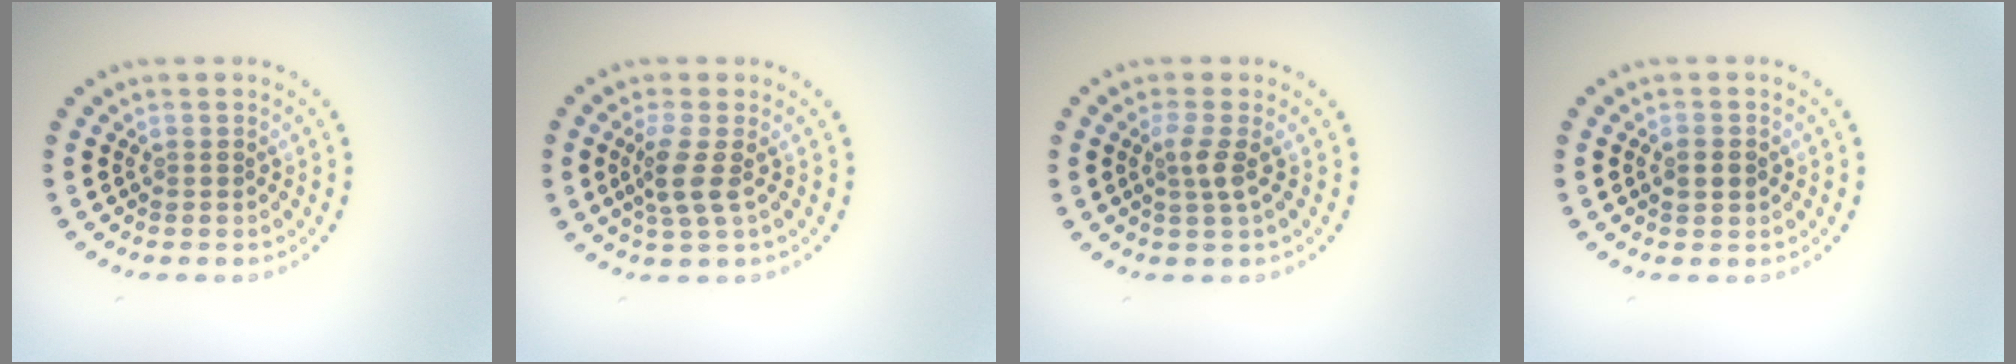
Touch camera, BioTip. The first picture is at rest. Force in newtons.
{"total": 2.5, "press": 1.9, "slide": 1.6}
{"total": 1.9, "press": 1.3, "slide": 1.3}
{"total": 1.8, "press": 1.8, "slide": 0.0}